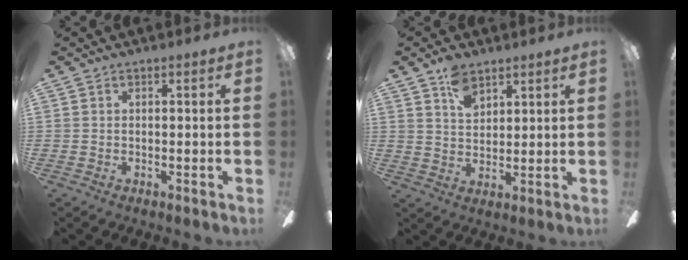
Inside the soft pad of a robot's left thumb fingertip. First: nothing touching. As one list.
[{"total": 6.7, "force": [4.5, 3.8, 3.1], "torque": [-0.051, -0.013, 0.081]}]